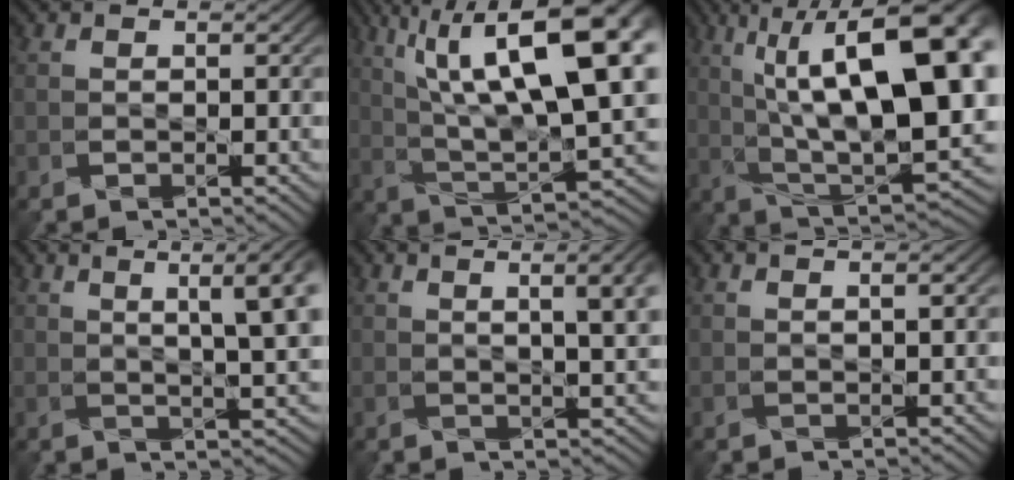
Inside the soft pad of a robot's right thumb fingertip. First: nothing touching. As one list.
[{"total": 18.4, "force": [7.2, 5.6, 16.0], "torque": [-0.258, 0.027, 0.131]}, {"total": 19.9, "force": [5.1, 7.7, 17.6], "torque": [-0.252, 0.029, 0.084]}, {"total": 9.9, "force": [3.2, 2.8, 8.9], "torque": [-0.096, 0.036, 0.046]}, {"total": 7.3, "force": [2.4, 2.3, 6.5], "torque": [-0.048, 0.027, 0.027]}, {"total": 1.2, "force": [0.8, 0.1, 0.9], "torque": [-0.009, 0.011, 0.011]}]